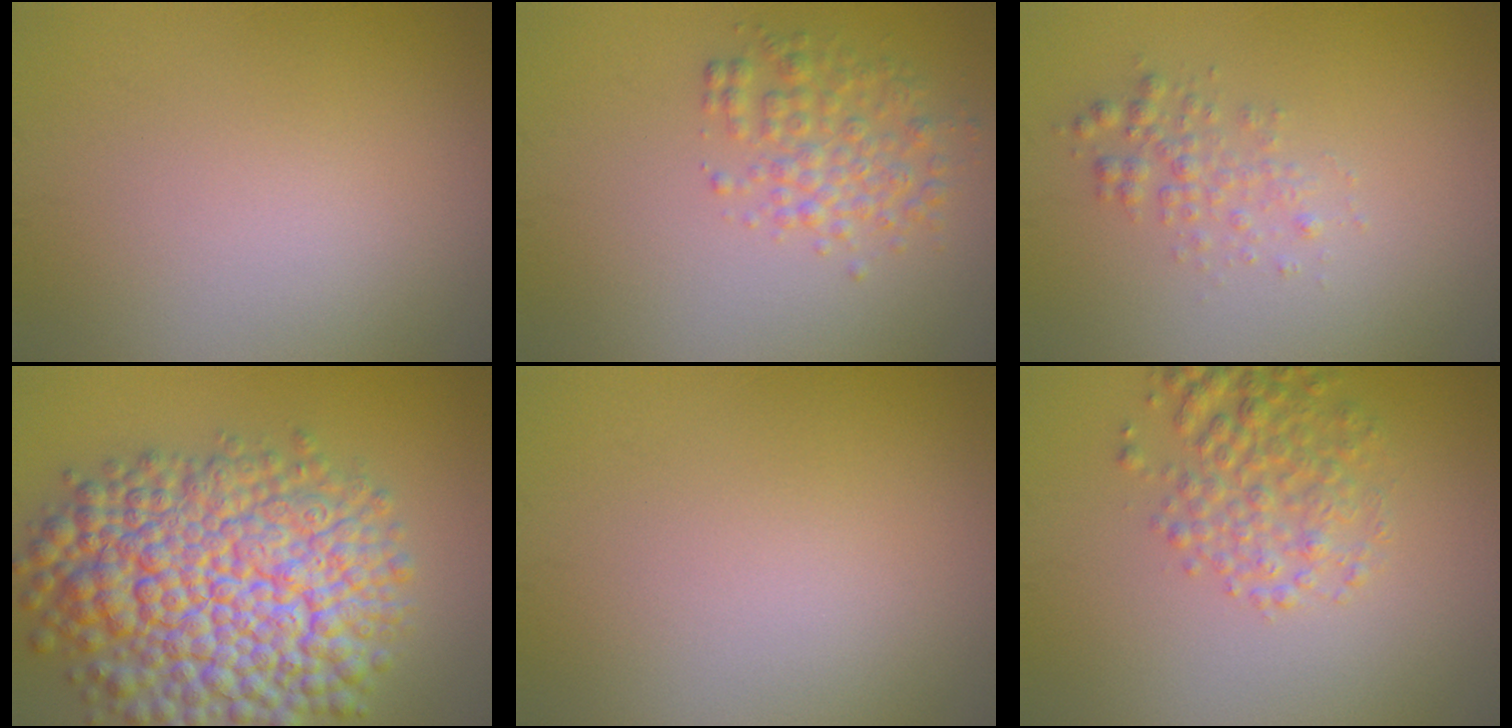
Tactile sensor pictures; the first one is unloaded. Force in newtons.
{"total": 3.0, "press": 3.0, "slide": 0.1}
{"total": 1.8, "press": 1.8, "slide": 0.0}
{"total": 13.4, "press": 13.4, "slide": 0.5}
{"total": 0.0}
{"total": 3.5, "press": 3.5, "slide": 0.2}